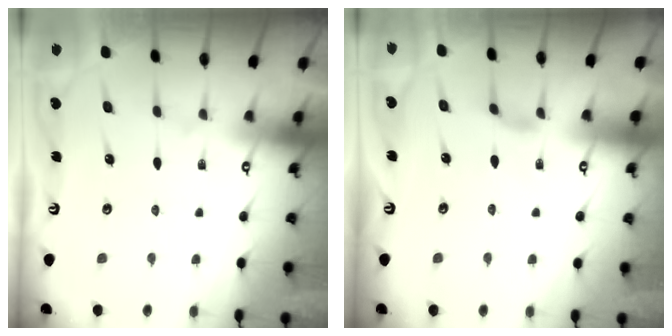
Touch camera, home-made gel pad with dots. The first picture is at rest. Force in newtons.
{"total": 2.3, "press": 2.2, "slide": 0.5}